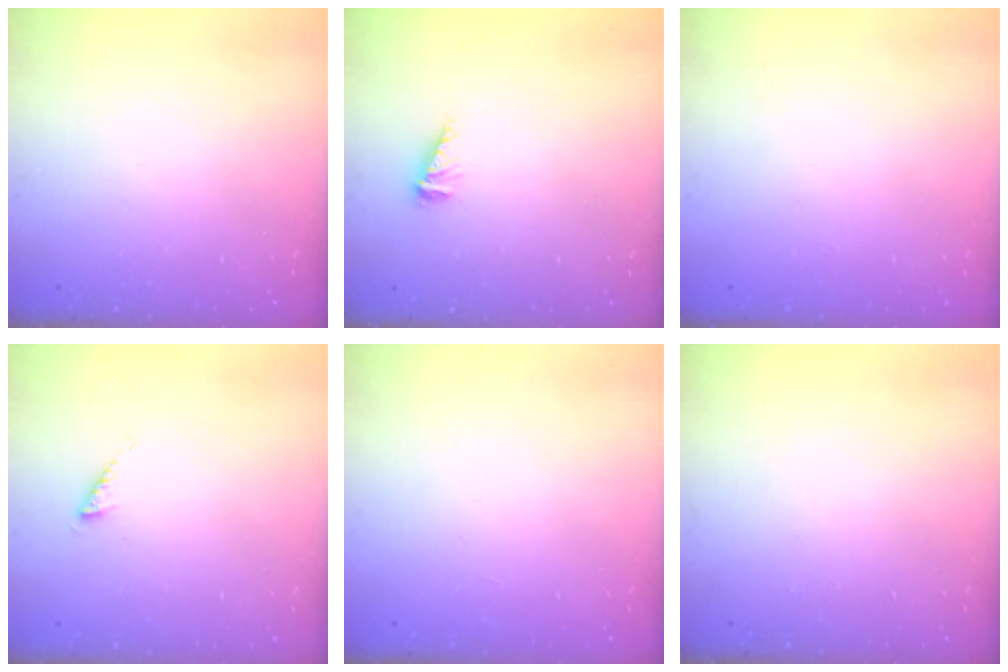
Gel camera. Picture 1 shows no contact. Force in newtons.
{"total": 3.5, "press": 3.5, "slide": 0.3}
{"total": 0.0}
{"total": 2.2, "press": 2.1, "slide": 0.4}
{"total": 0.0}
{"total": 0.0}